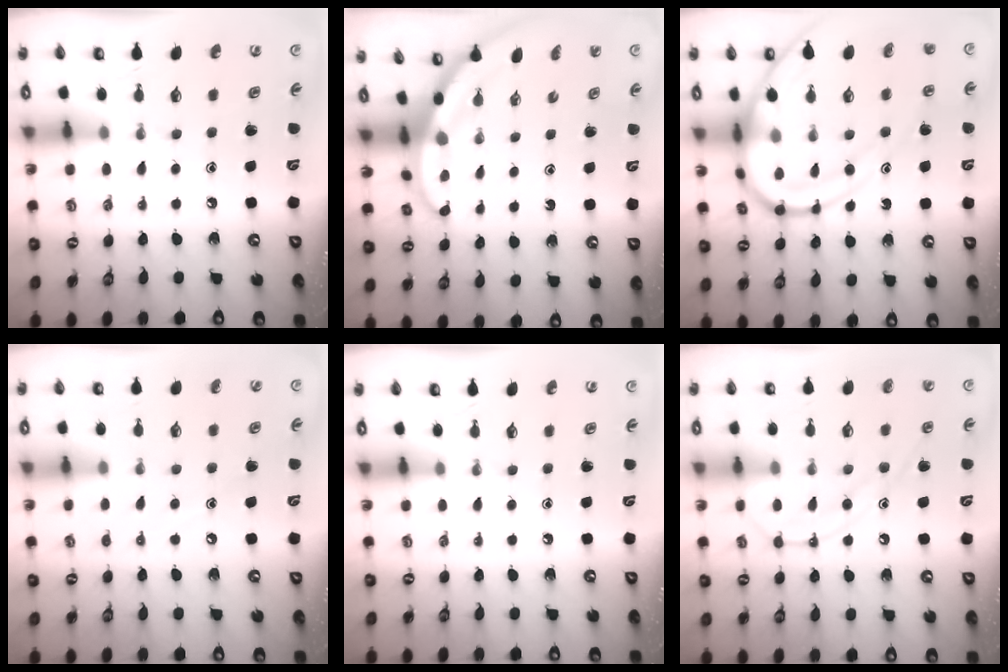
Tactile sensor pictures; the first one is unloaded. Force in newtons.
{"total": 3.2, "press": 3.2, "slide": 0.2}
{"total": 13.9, "press": 13.8, "slide": 1.4}
{"total": 6.0, "press": 6.0, "slide": 0.7}
{"total": 0.0}
{"total": 12.3, "press": 12.2, "slide": 1.1}